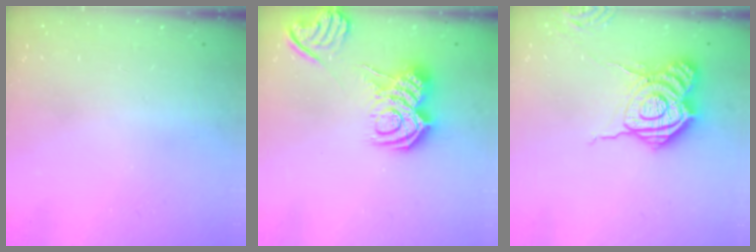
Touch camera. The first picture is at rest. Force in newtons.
{"total": 11.4, "press": 11.4, "slide": 0.6}
{"total": 15.9, "press": 15.9, "slide": 1.0}